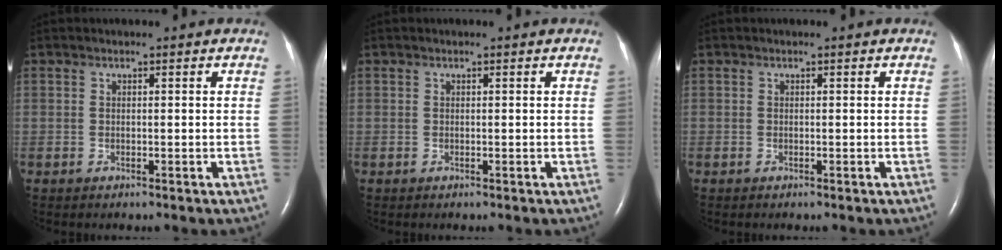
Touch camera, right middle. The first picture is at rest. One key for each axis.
{"total": 0.0}
{"total": 0.0}